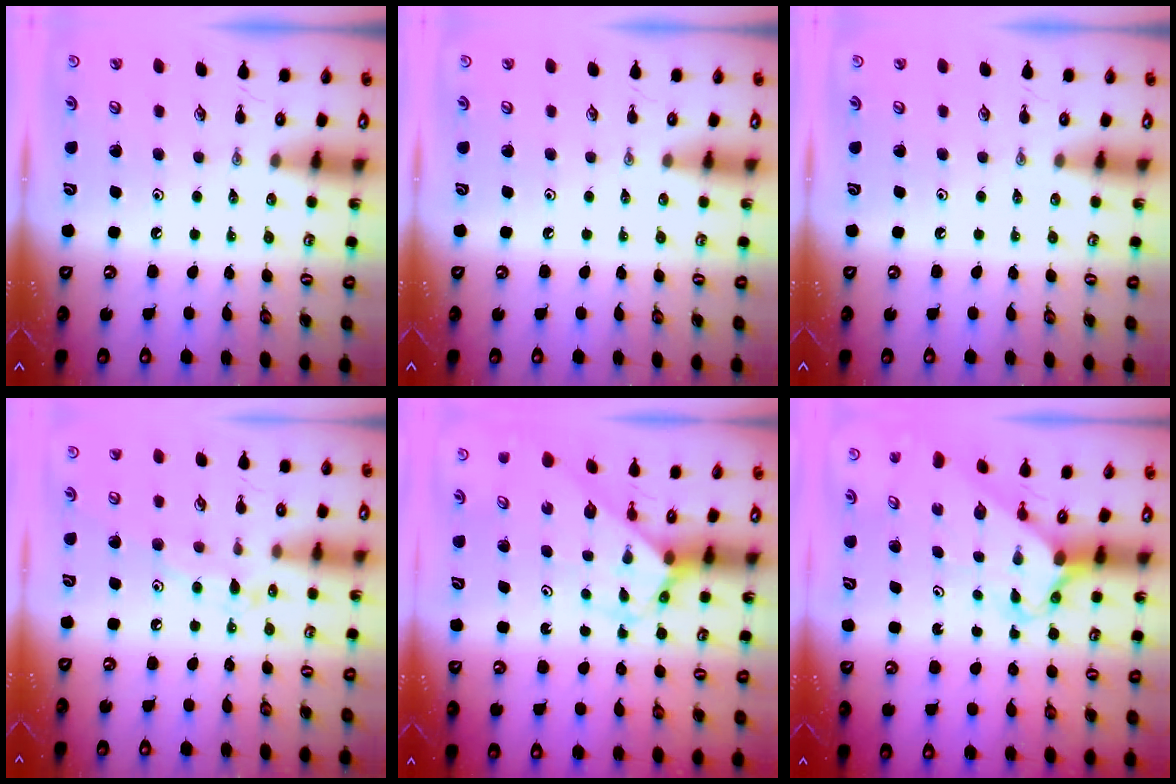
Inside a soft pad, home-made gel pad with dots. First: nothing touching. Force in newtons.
{"total": 0.0}
{"total": 0.0}
{"total": 9.0, "press": 9.0, "slide": 0.7}
{"total": 2.9, "press": 2.9, "slide": 0.1}
{"total": 3.3, "press": 3.3, "slide": 0.2}